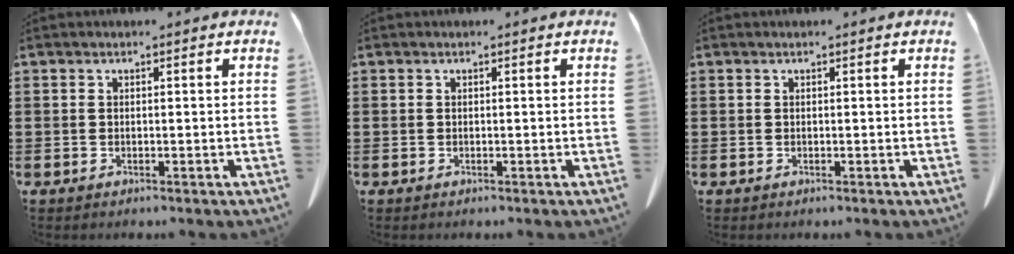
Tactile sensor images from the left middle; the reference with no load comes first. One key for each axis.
{"total": 0.0}
{"total": 0.0}